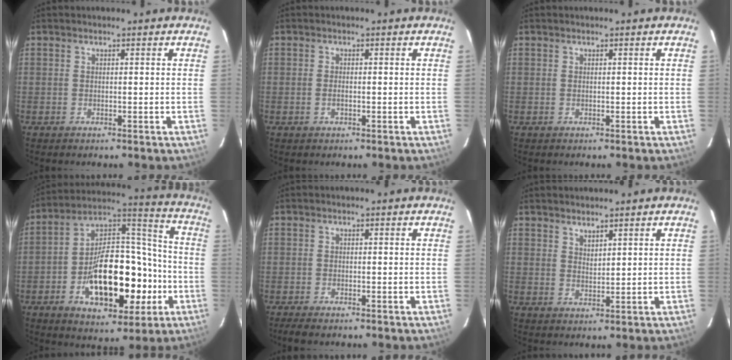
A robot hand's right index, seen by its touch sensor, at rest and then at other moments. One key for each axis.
{"total": 1.3, "fx": -0.5, "fy": 0.6, "fz": 1.0, "tx": -0.020, "ty": 0.001, "tz": -0.010}
{"total": 0.0}
{"total": 21.9, "fx": -7.4, "fy": 11.6, "fz": 17.1, "tx": -0.288, "ty": 0.039, "tz": -0.103}
{"total": 2.4, "fx": -1.9, "fy": 0.5, "fz": 1.4, "tx": -0.033, "ty": -0.009, "tz": -0.035}
{"total": 2.2, "fx": 1.9, "fy": 0.6, "fz": 0.8, "tx": -0.011, "ty": 0.001, "tz": 0.035}